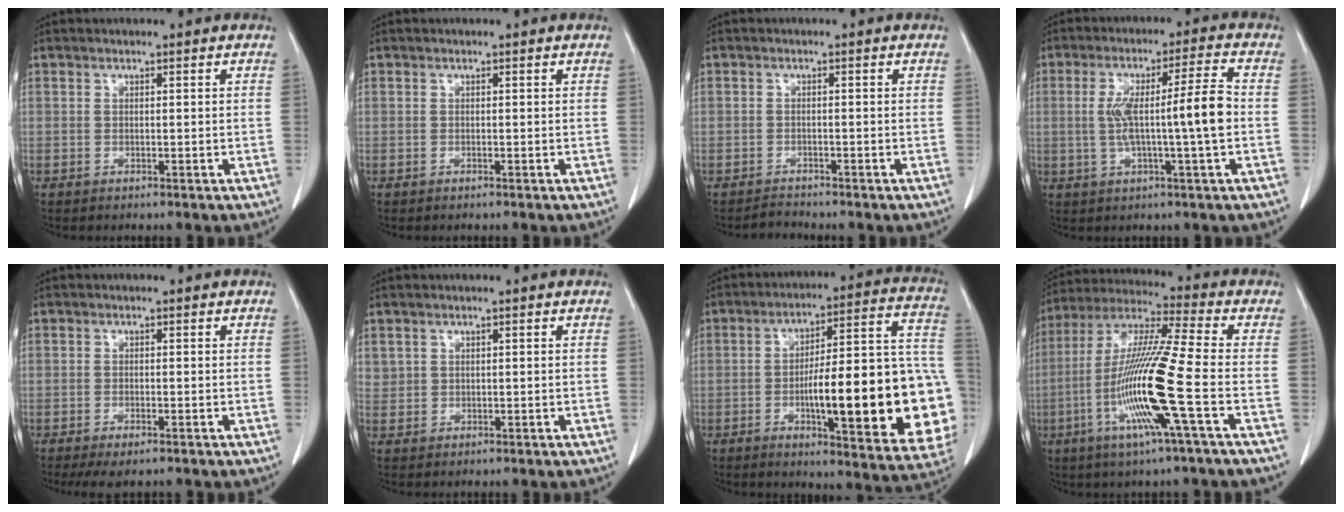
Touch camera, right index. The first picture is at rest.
{"total": 0.0}
{"total": 1.4, "force": [-1.2, 0.2, -0.6], "torque": [0.010, -0.006, -0.025]}
{"total": 10.1, "force": [-0.5, -0.3, 10.1], "torque": [-0.178, 0.017, -0.006]}
{"total": 3.4, "force": [-2.4, 0.9, 2.2], "torque": [-0.041, -0.009, -0.037]}
{"total": 1.3, "force": [0.7, 1.1, 0.1], "torque": [0.011, 0.009, 0.013]}
{"total": 25.9, "force": [-5.3, 4.6, 24.9], "torque": [-0.260, 0.022, -0.061]}
{"total": 15.9, "force": [-4.6, -1.0, 15.2], "torque": [-0.308, -0.013, -0.095]}